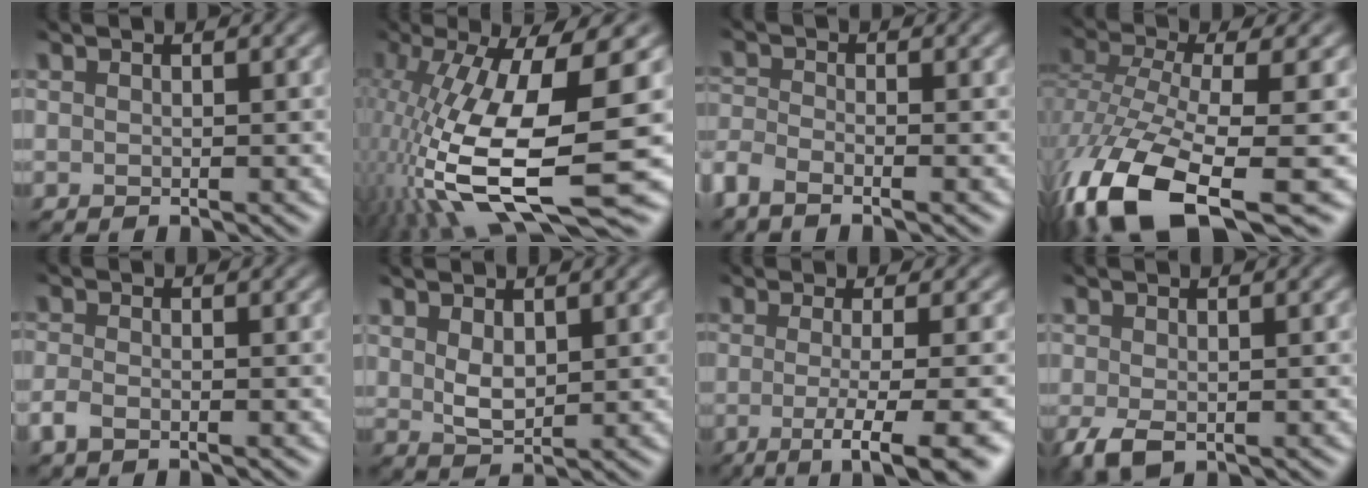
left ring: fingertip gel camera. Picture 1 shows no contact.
{"total": 13.8, "force": [-2.3, 4.0, 13.0], "torque": [-0.268, -0.008, -0.018]}
{"total": 2.8, "force": [-2.4, 0.5, 1.4], "torque": [-0.043, -0.008, -0.049]}
{"total": 14.2, "force": [-7.8, 4.8, 10.9], "torque": [-0.243, -0.033, -0.121]}
{"total": 1.5, "force": [-1.0, 0.3, 1.1], "torque": [-0.031, 0.002, -0.016]}
{"total": 2.4, "force": [0.7, 1.3, 1.9], "torque": [-0.049, -0.007, 0.025]}
{"total": 7.6, "force": [-2.8, 1.6, 6.9], "torque": [-0.081, -0.010, -0.037]}
{"total": 1.9, "force": [-0.5, 0.8, 1.6], "torque": [-0.043, 0.000, 0.000]}